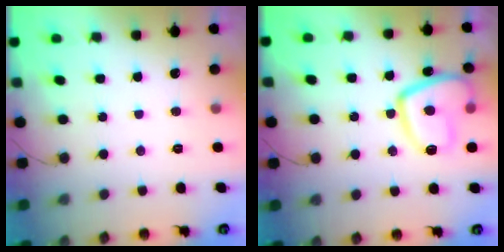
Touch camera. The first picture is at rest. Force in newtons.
{"total": 13.3, "press": 13.3, "slide": 1.5}